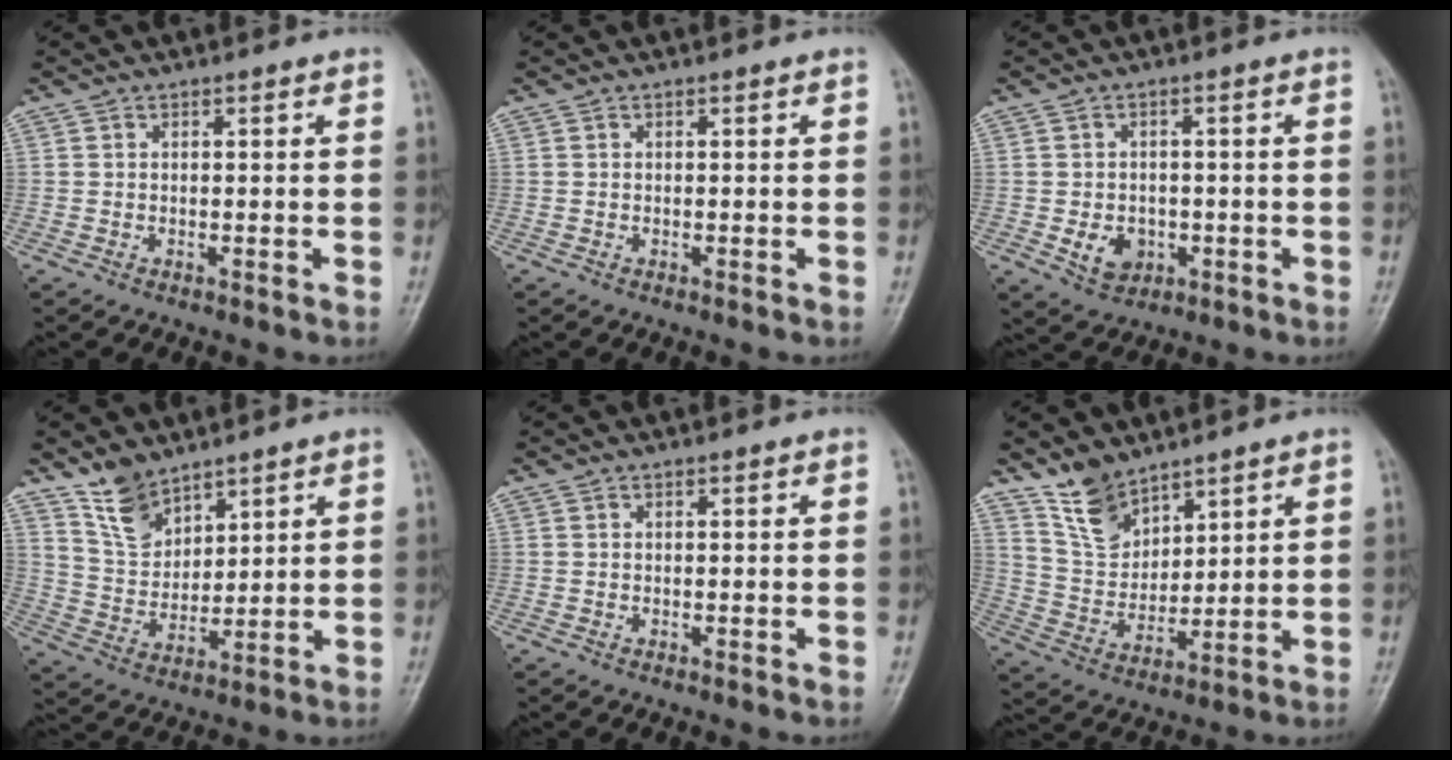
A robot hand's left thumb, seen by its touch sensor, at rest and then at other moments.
{"total": 0.0}
{"total": 5.2, "force": [-1.4, 4.1, 2.8], "torque": [-0.026, 0.005, -0.013]}
{"total": 7.9, "force": [6.1, 4.0, 3.0], "torque": [-0.034, -0.043, 0.130]}
{"total": 0.0}
{"total": 8.5, "force": [6.7, 4.2, 3.1], "torque": [-0.038, -0.047, 0.143]}